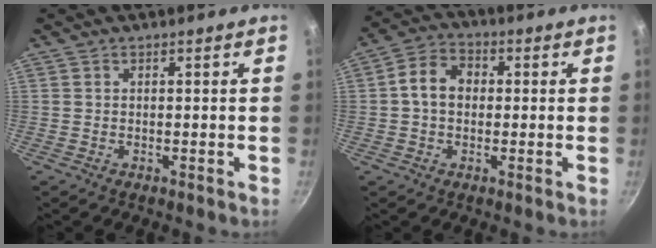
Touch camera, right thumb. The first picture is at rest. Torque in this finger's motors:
{"motor_torque": [0.52, 1.55, 1.00, -0.11, 0.03]}